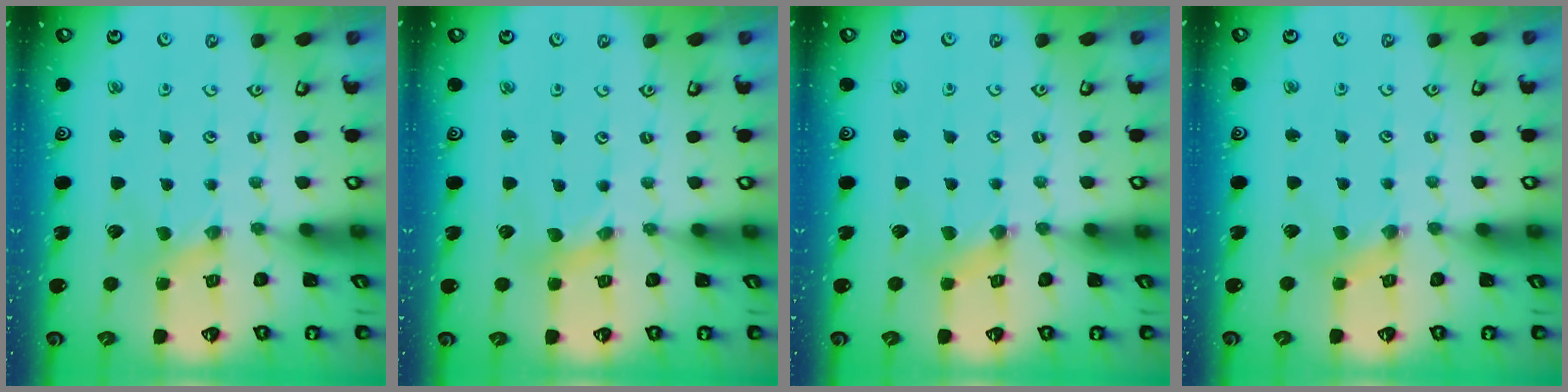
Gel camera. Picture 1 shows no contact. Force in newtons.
{"total": 0.8, "press": 0.8, "slide": 0.1}
{"total": 1.3, "press": 1.3, "slide": 0.3}
{"total": 1.2, "press": 1.2, "slide": 0.2}